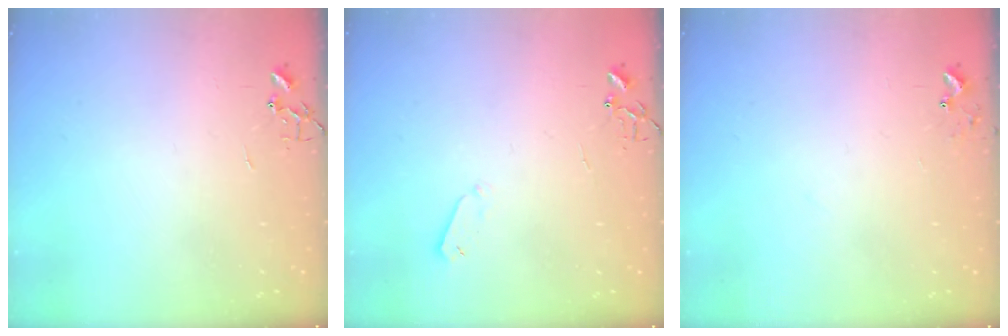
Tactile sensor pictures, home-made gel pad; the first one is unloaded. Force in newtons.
{"total": 3.5, "press": 3.4, "slide": 0.8}
{"total": 5.8, "press": 5.8, "slide": 0.6}